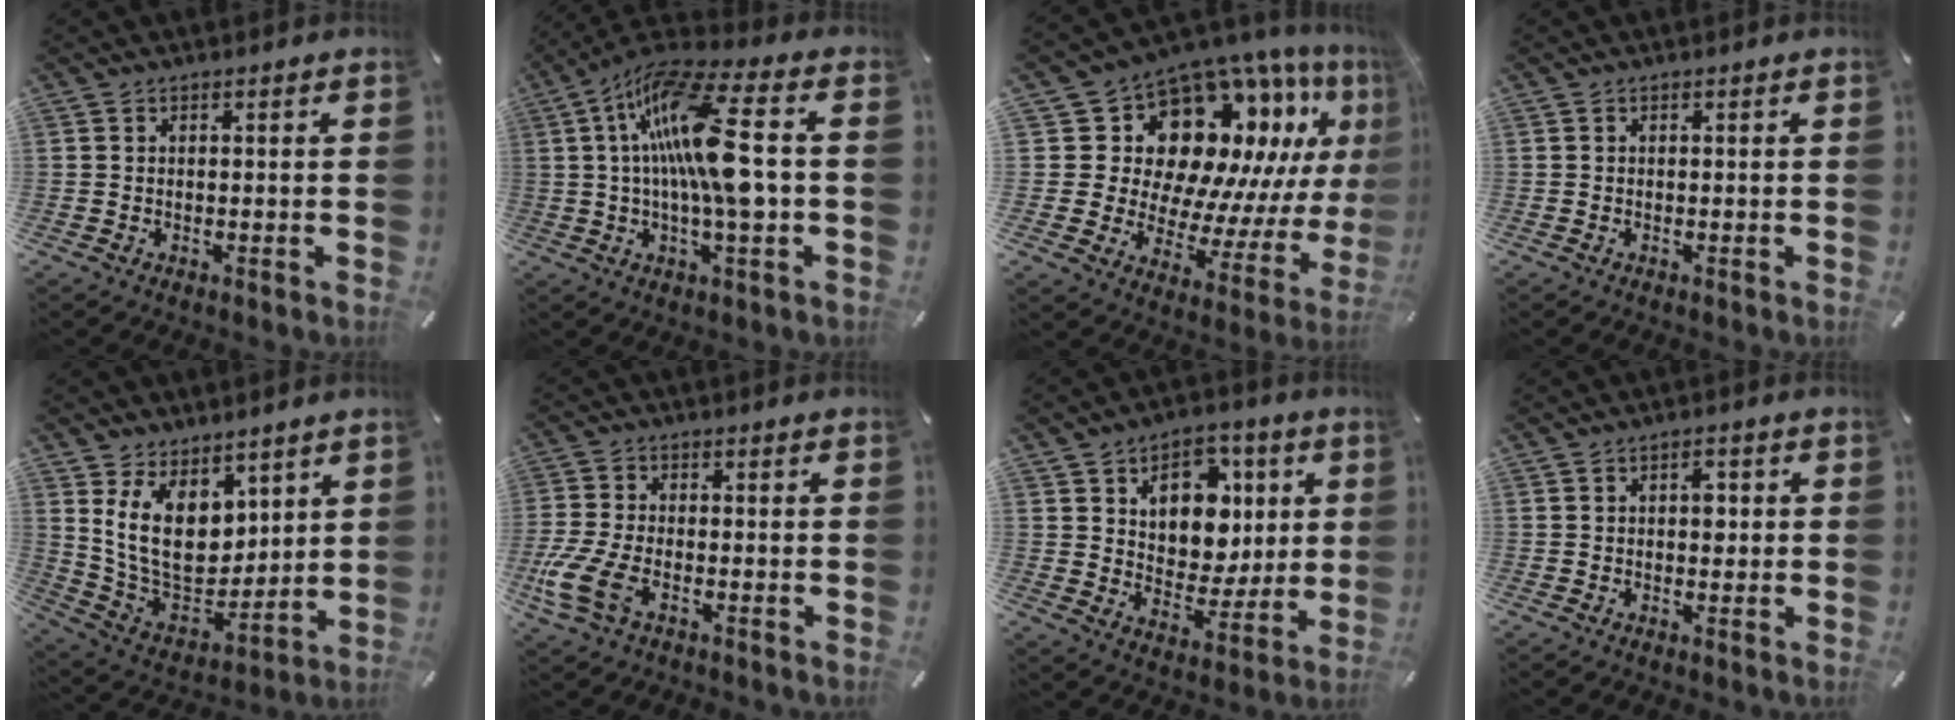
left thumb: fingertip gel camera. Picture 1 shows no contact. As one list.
[{"total": 17.8, "force": [1.3, 4.4, 17.2], "torque": [-0.331, -0.004, 0.010]}, {"total": 17.1, "force": [9.9, 10.9, 8.5], "torque": [-0.144, -0.110, 0.184]}, {"total": 0.0}, {"total": 14.1, "force": [5.7, 10.0, 8.1], "torque": [-0.176, -0.045, 0.111]}, {"total": 8.9, "force": [-3.7, 4.7, 6.6], "torque": [-0.152, -0.003, -0.065]}, {"total": 12.4, "force": [4.1, 10.3, 5.5], "torque": [-0.071, -0.027, 0.076]}, {"total": 2.8, "force": [0.3, 1.8, 2.1], "torque": [-0.020, -0.002, -0.002]}]